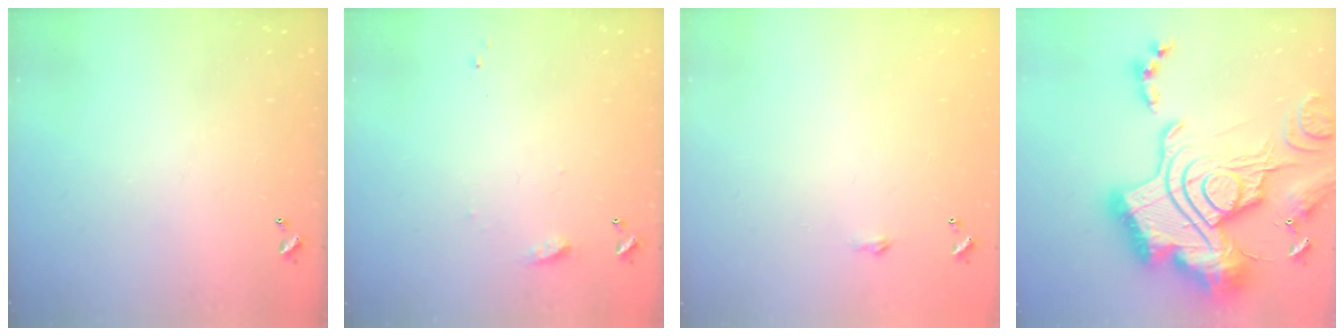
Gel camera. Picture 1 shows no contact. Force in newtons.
{"total": 7.2, "press": 7.2, "slide": 0.7}
{"total": 1.8, "press": 1.8, "slide": 0.3}
{"total": 4.8, "press": 4.1, "slide": 2.6}